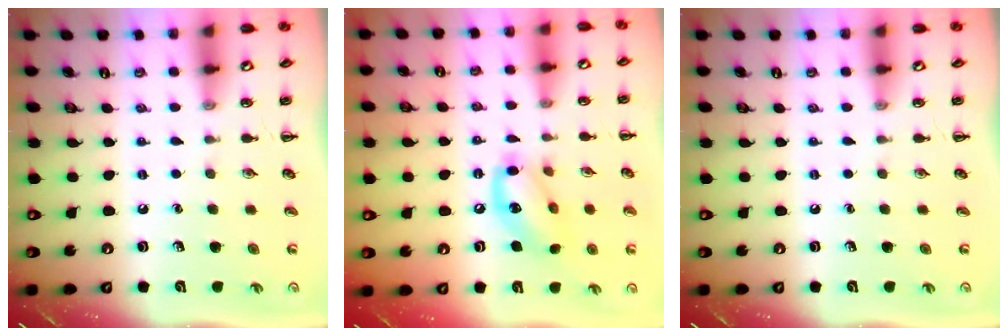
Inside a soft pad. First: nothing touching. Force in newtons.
{"total": 13.4, "press": 13.2, "slide": 2.1}
{"total": 0.0}